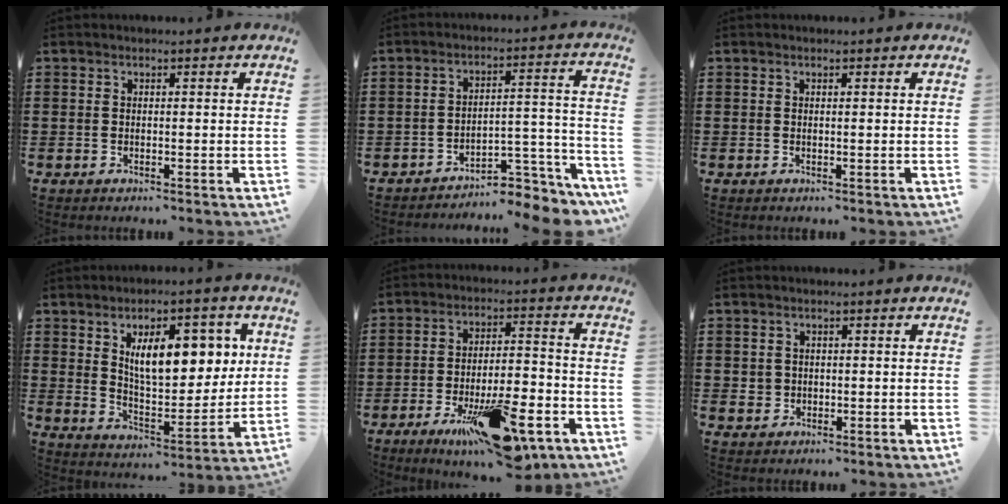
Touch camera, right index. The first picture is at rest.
{"total": 5.7, "force": [-5.0, 1.5, 2.1], "torque": [-0.033, 0.004, -0.097]}
{"total": 0.0}
{"total": 11.4, "force": [4.3, 5.6, 9.0], "torque": [-0.147, -0.002, 0.071]}
{"total": 16.6, "force": [-9.1, 4.9, 12.9], "torque": [-0.199, 0.032, -0.141]}
{"total": 1.6, "force": [0.0, 1.6, 0.4], "torque": [-0.012, 0.008, -0.001]}